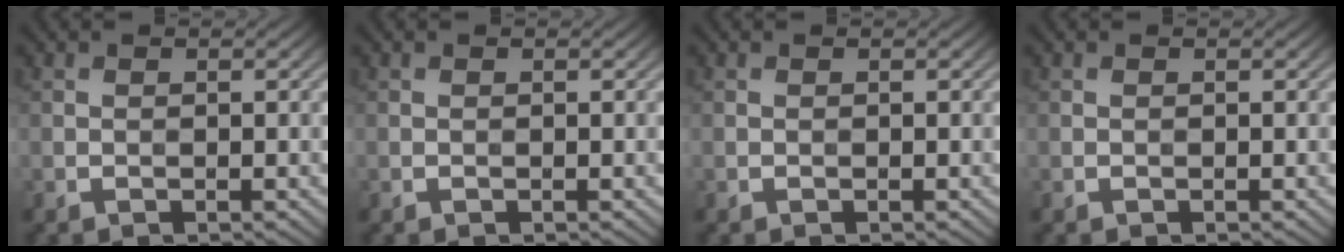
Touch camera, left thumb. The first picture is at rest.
{"total": 0.0}
{"total": 0.0}
{"total": 0.0}